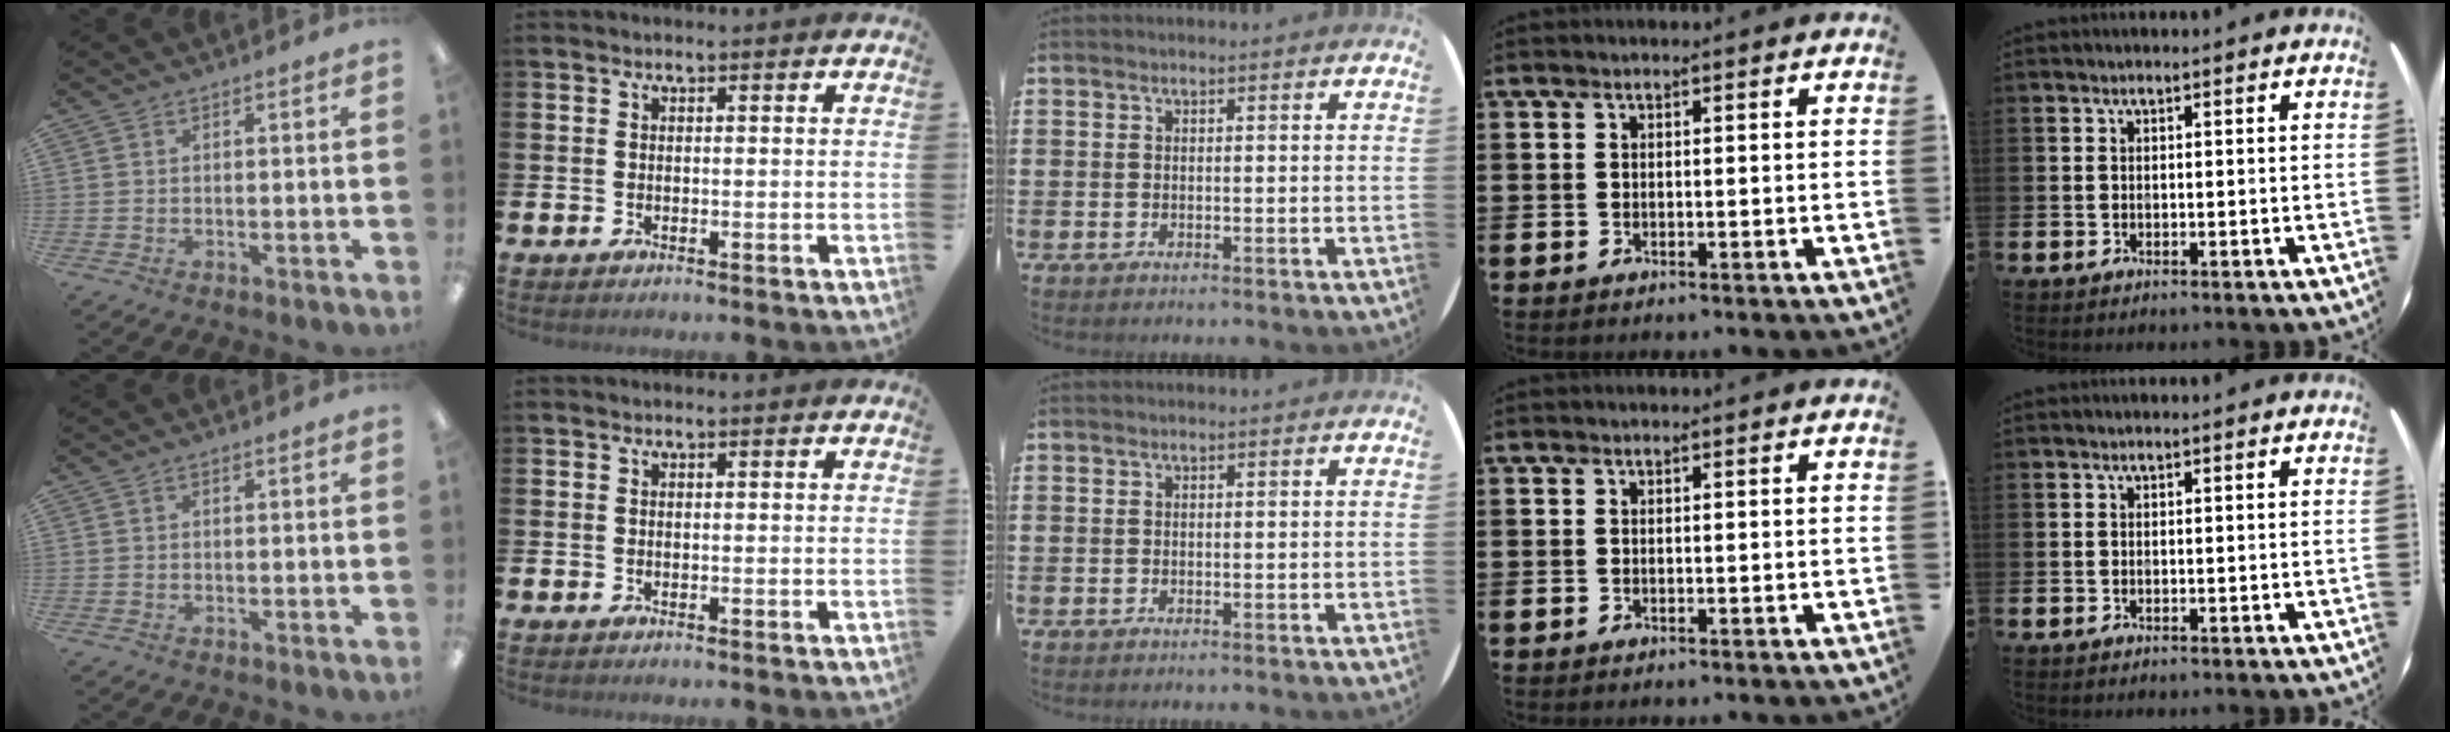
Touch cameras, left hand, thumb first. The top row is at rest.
{}